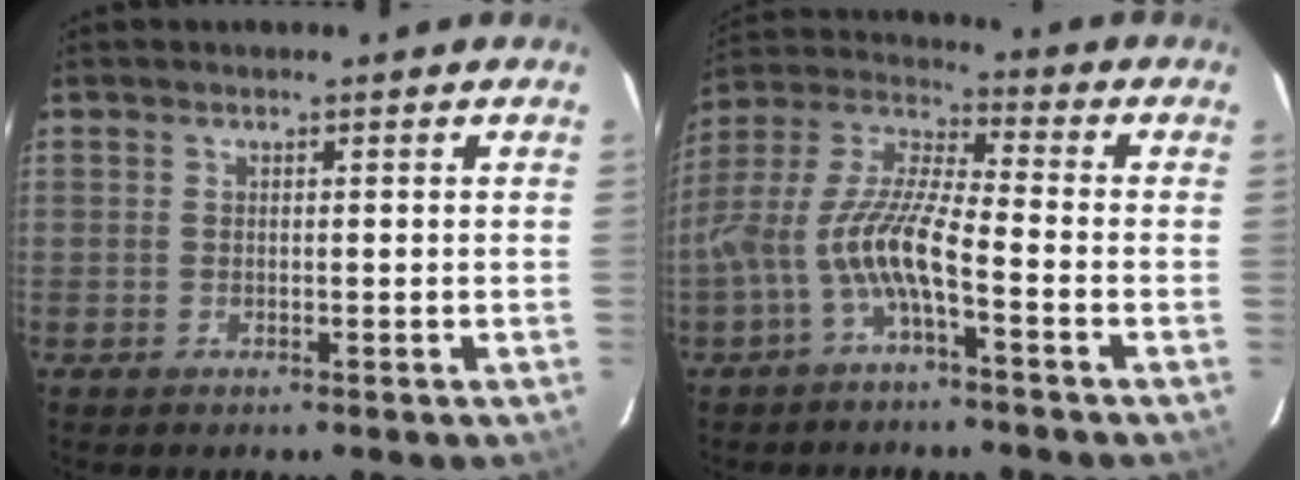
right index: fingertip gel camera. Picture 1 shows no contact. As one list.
[{"total": 10.8, "force": [-4.4, 1.9, 9.6], "torque": [-0.210, 0.007, -0.087]}]